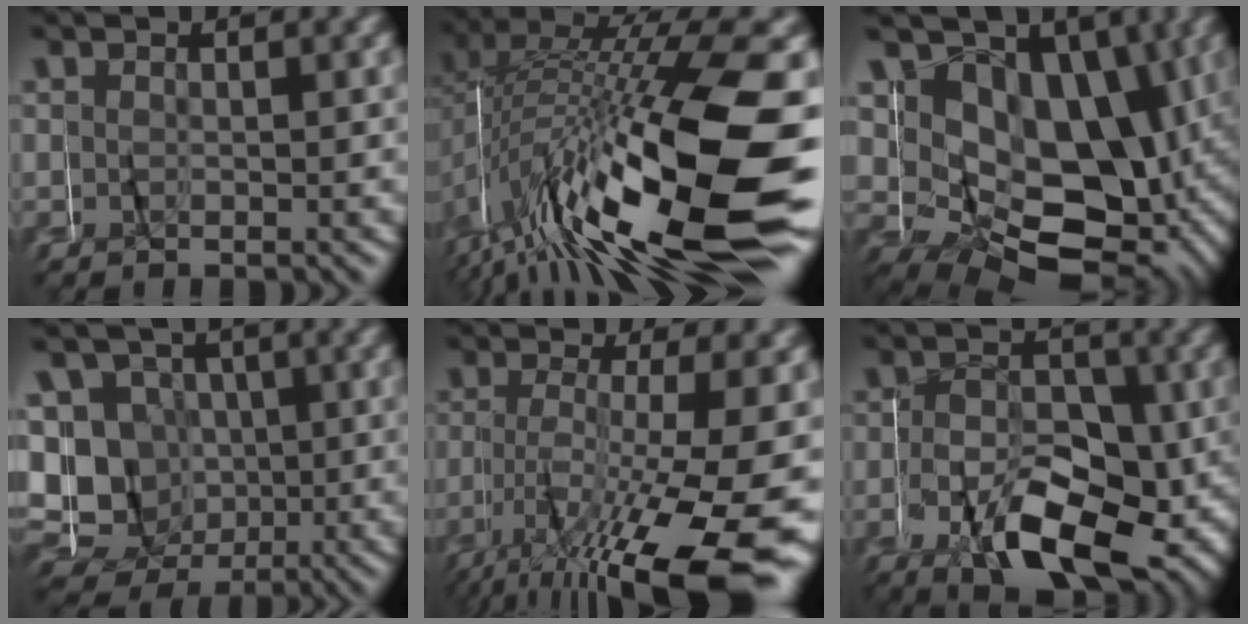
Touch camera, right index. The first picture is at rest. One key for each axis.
{"total": 16.9, "fx": -5.1, "fy": 6.1, "fz": 14.9, "tx": -0.254, "ty": -0.013, "tz": -0.058}
{"total": 16.0, "fx": -1.1, "fy": 11.4, "fz": 11.3, "tx": -0.195, "ty": -0.024, "tz": -0.012}
{"total": 13.4, "fx": -1.1, "fy": 12.5, "fz": 4.7, "tx": -0.115, "ty": -0.031, "tz": -0.030}
{"total": 10.8, "fx": -4.9, "fy": 2.7, "fz": 9.2, "tx": -0.147, "ty": -0.022, "tz": -0.064}
{"total": 10.4, "fx": -4.8, "fy": 5.8, "fz": 7.2, "tx": -0.110, "ty": -0.027, "tz": -0.072}